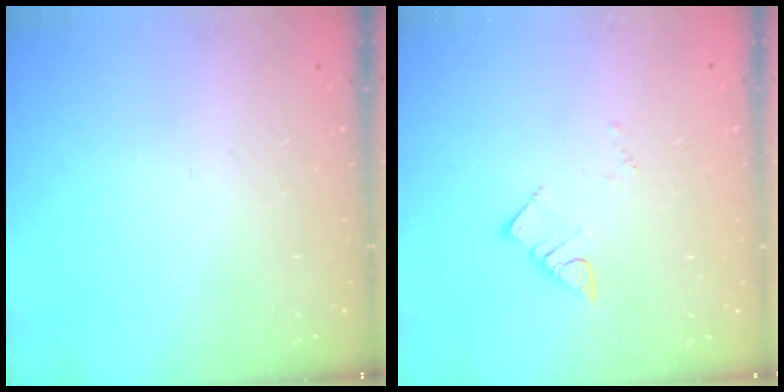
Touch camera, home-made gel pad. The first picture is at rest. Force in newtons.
{"total": 4.6, "press": 4.5, "slide": 0.2}